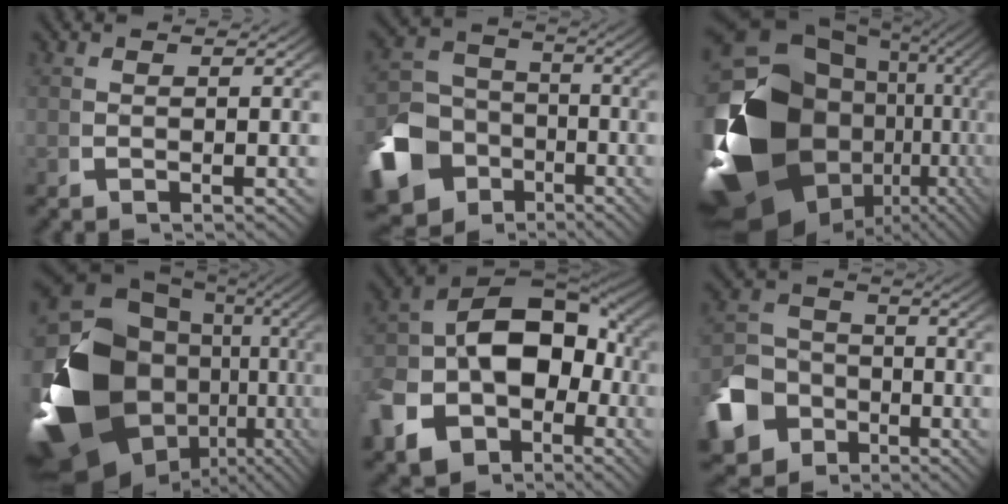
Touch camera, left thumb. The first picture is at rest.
{"total": 14.3, "force": [-5.6, 11.3, 6.6], "torque": [-0.147, -0.061, -0.084]}
{"total": 27.5, "force": [-4.2, 18.4, 20.0], "torque": [-0.359, -0.071, -0.045]}
{"total": 25.0, "force": [-3.2, 17.2, 17.9], "torque": [-0.343, -0.066, -0.031]}
{"total": 18.4, "force": [-3.4, 13.5, 11.9], "torque": [-0.235, -0.055, -0.040]}
{"total": 12.3, "force": [-4.9, 9.9, 5.4], "torque": [-0.117, -0.051, -0.074]}